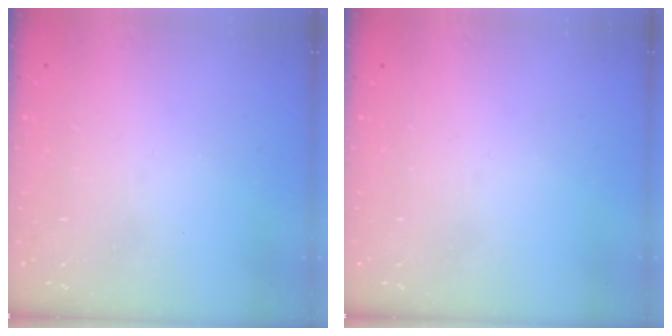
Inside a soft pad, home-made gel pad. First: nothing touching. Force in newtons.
{"total": 0.0}